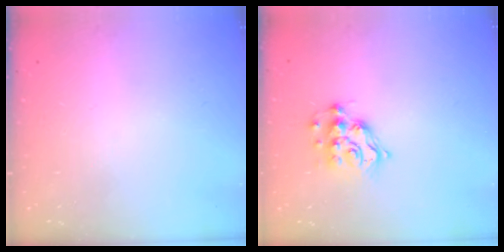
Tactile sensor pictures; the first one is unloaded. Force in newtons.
{"total": 10.9, "press": 10.9, "slide": 0.8}